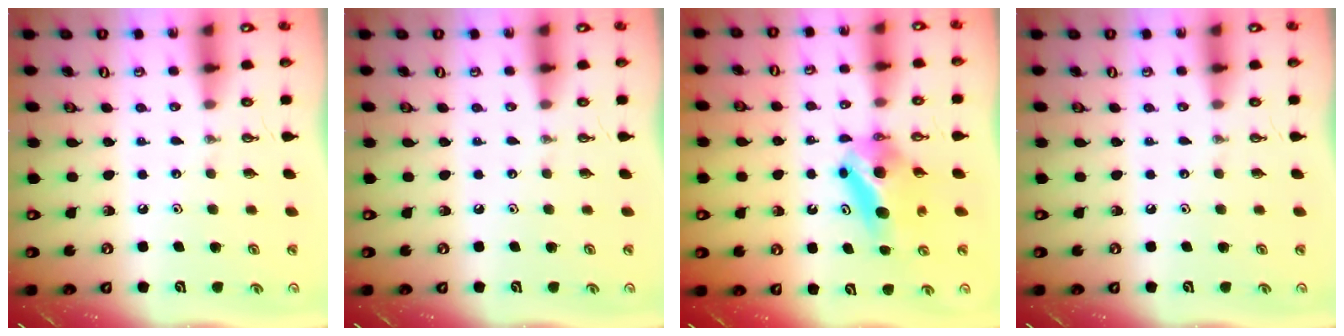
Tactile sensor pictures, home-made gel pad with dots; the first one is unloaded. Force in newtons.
{"total": 0.0}
{"total": 8.5, "press": 5.4, "slide": 6.5}
{"total": 0.0}